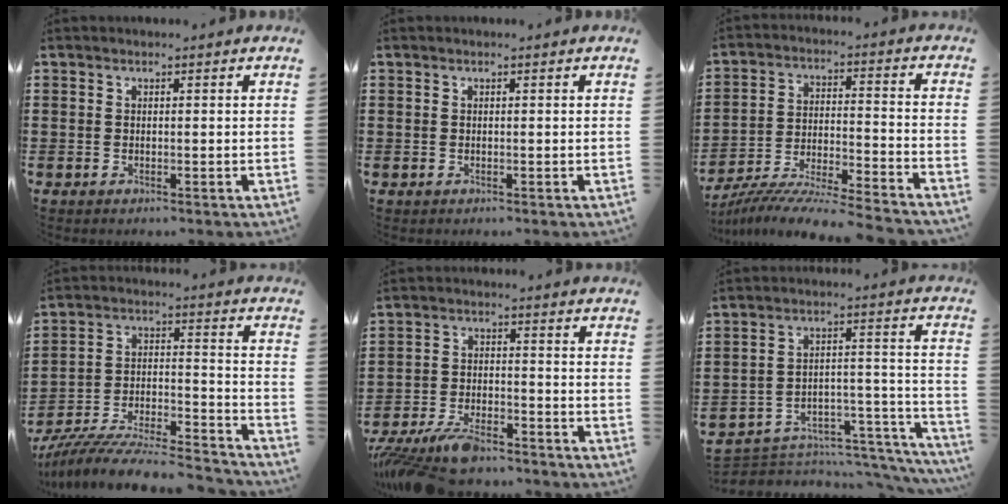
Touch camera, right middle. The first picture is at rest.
{"total": 0.0}
{"total": 8.6, "force": [-8.4, -0.4, 1.9], "torque": [-0.031, 0.004, -0.167]}
{"total": 8.7, "force": [-8.2, 0.7, 2.9], "torque": [-0.046, 0.002, -0.161]}
{"total": 7.5, "force": [-6.5, 1.8, 3.2], "torque": [-0.077, 0.003, -0.127]}
{"total": 4.4, "force": [-4.1, 1.4, 0.9], "torque": [-0.020, -0.009, -0.080]}